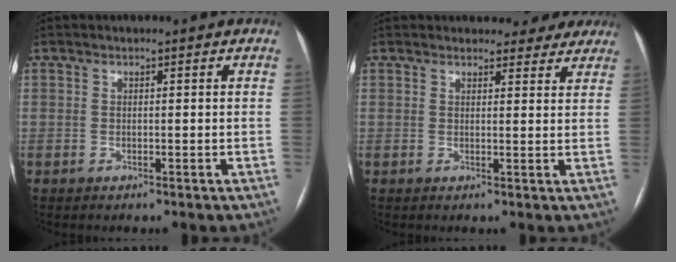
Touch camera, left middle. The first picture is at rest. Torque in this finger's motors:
{"motor_torque": [-0.07, -0.73, 0.23, 0.06]}